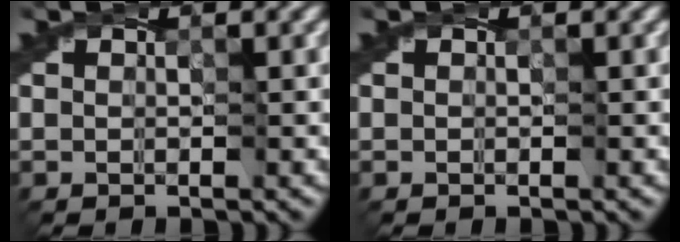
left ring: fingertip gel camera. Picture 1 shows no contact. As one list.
[{"total": 0.0}]